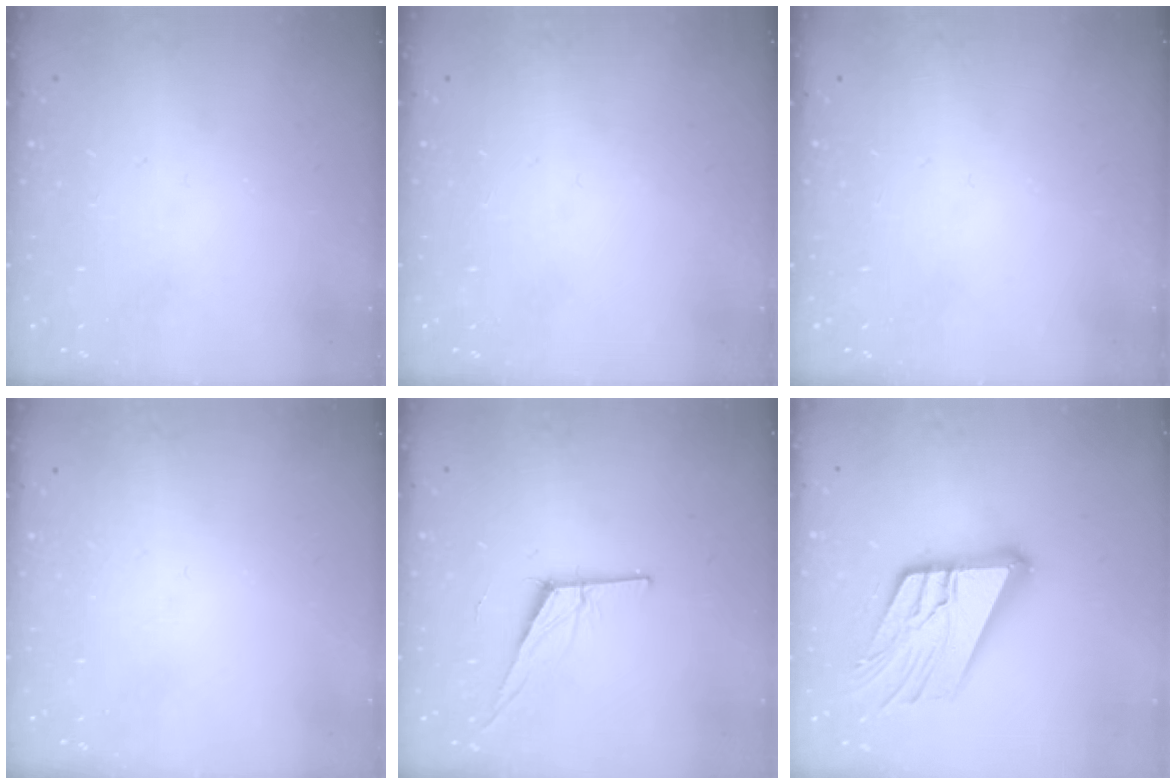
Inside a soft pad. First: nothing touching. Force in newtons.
{"total": 0.0}
{"total": 0.0}
{"total": 0.0}
{"total": 10.8, "press": 10.4, "slide": 2.7}
{"total": 19.8, "press": 19.7, "slide": 2.3}